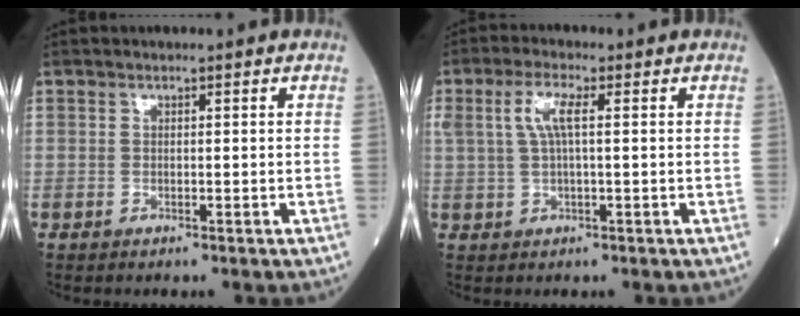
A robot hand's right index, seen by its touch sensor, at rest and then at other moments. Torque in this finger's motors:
{"motor_torque": [0.72, 0.58, 0.36, 0.13]}